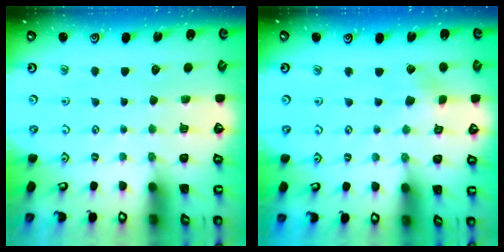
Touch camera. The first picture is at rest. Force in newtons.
{"total": 2.8, "press": 2.8, "slide": 0.4}